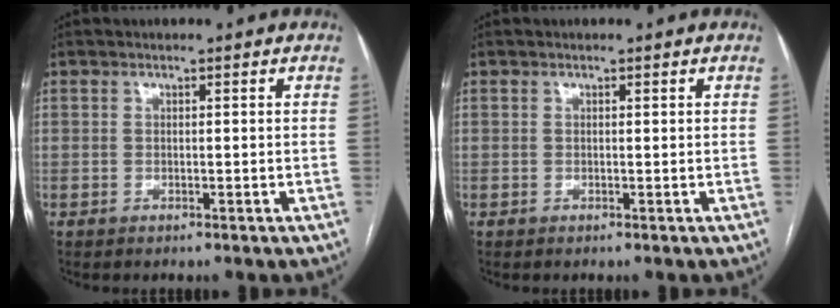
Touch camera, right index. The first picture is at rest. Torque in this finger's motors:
{"motor_torque": [-0.04, -0.07, 0.02, 0.01]}